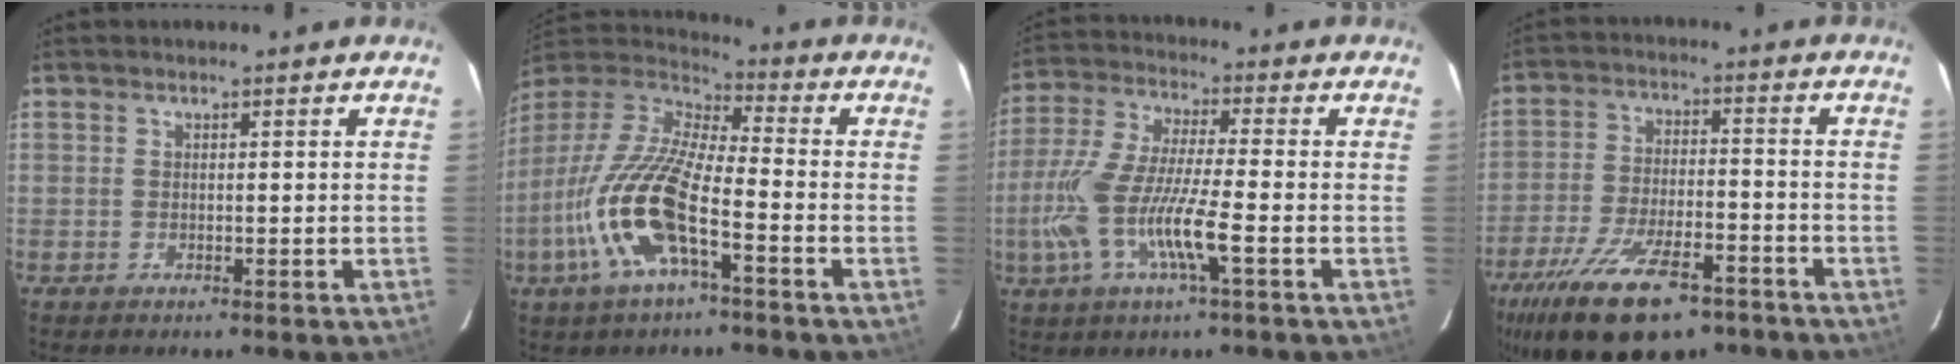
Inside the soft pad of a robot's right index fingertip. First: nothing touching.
{"total": 17.8, "force": [-7.2, 4.8, 15.5], "torque": [-0.322, -0.020, -0.149]}
{"total": 14.3, "force": [-4.5, 1.8, 13.5], "torque": [-0.279, -0.012, -0.089]}
{"total": 20.1, "force": [-13.6, 7.9, 12.5], "torque": [-0.253, -0.035, -0.219]}